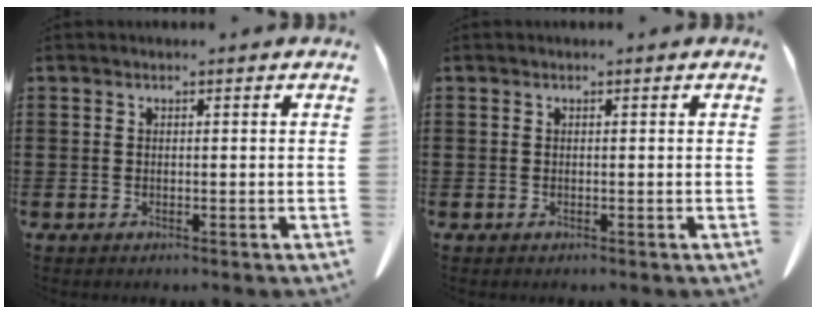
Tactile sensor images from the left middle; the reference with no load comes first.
{"total": 0.0}